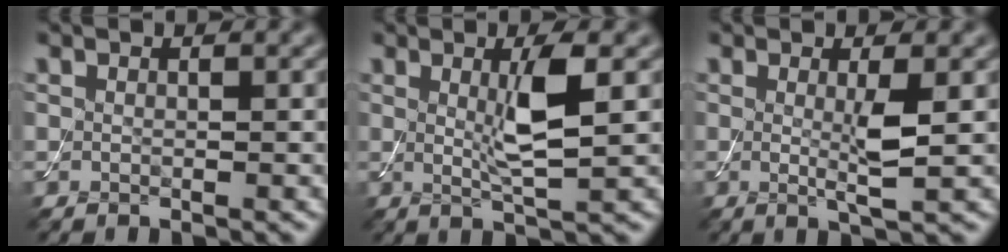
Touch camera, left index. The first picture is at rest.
{"total": 4.3, "force": [0.7, 0.7, 4.2], "torque": [-0.078, -0.010, 0.014]}
{"total": 2.8, "force": [0.1, 0.2, 2.8], "torque": [-0.055, -0.009, 0.001]}